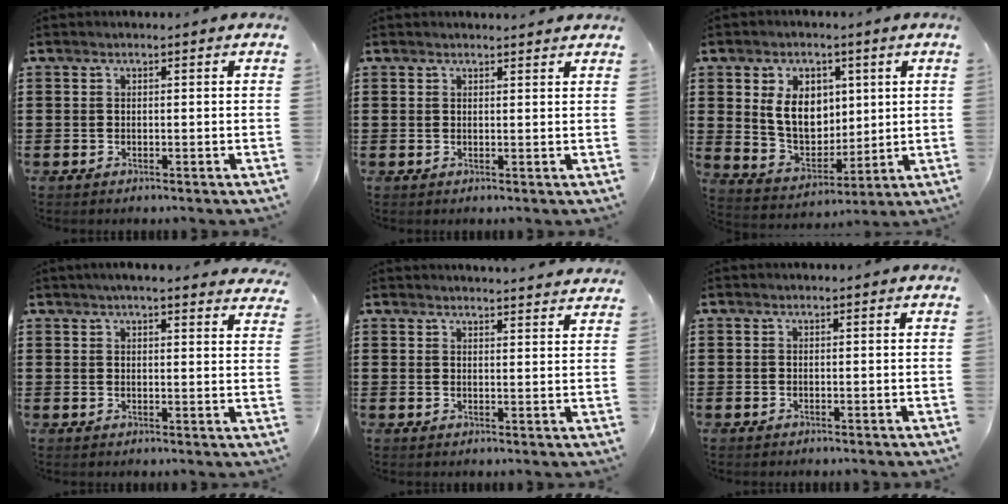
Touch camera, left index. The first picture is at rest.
{"total": 1.3, "force": [1.3, 0.0, 0.2], "torque": [-0.006, -0.001, 0.025]}
{"total": 8.5, "force": [2.4, 6.4, 5.0], "torque": [-0.118, 0.008, 0.041]}
{"total": 3.5, "force": [3.3, -0.1, 1.3], "torque": [-0.034, -0.003, 0.060]}
{"total": 2.7, "force": [2.6, -0.3, 0.1], "torque": [-0.009, -0.012, 0.050]}
{"total": 0.0}